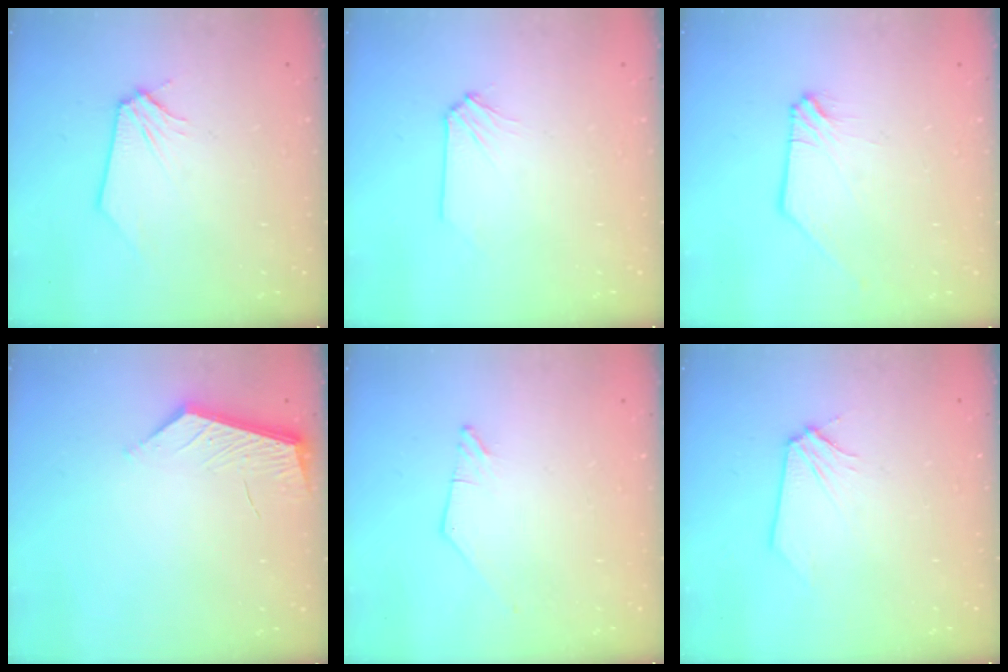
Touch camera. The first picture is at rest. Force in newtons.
{"total": 0.0}
{"total": 0.5, "press": 0.5, "slide": 0.2}
{"total": 4.3, "press": 4.3, "slide": 0.5}
{"total": 0.0}
{"total": 0.6, "press": 0.6, "slide": 0.1}